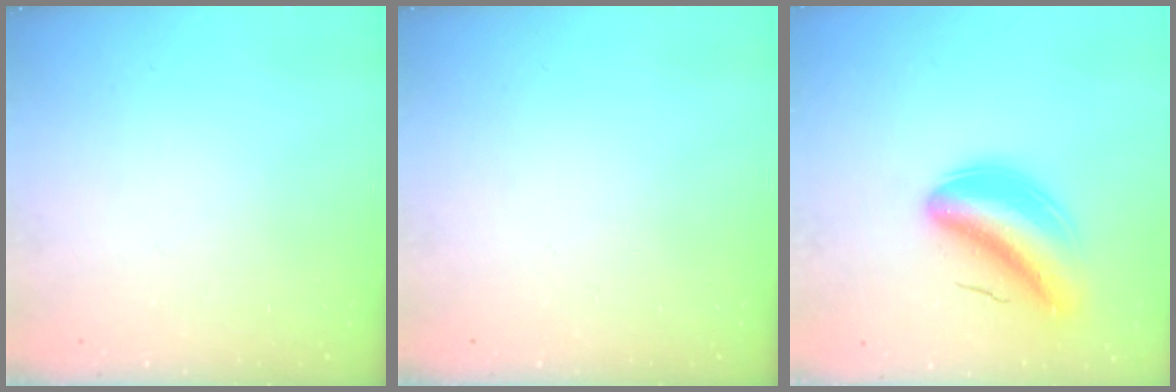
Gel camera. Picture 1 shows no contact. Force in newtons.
{"total": 0.0}
{"total": 8.5, "press": 8.0, "slide": 2.8}